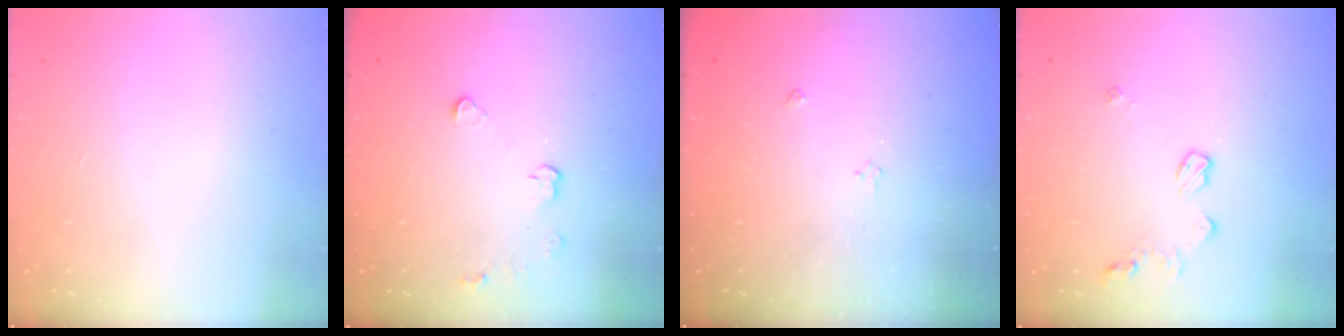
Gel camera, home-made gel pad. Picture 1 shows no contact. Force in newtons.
{"total": 4.1, "press": 4.1, "slide": 0.4}
{"total": 3.0, "press": 2.9, "slide": 0.5}
{"total": 7.1, "press": 7.1, "slide": 0.4}